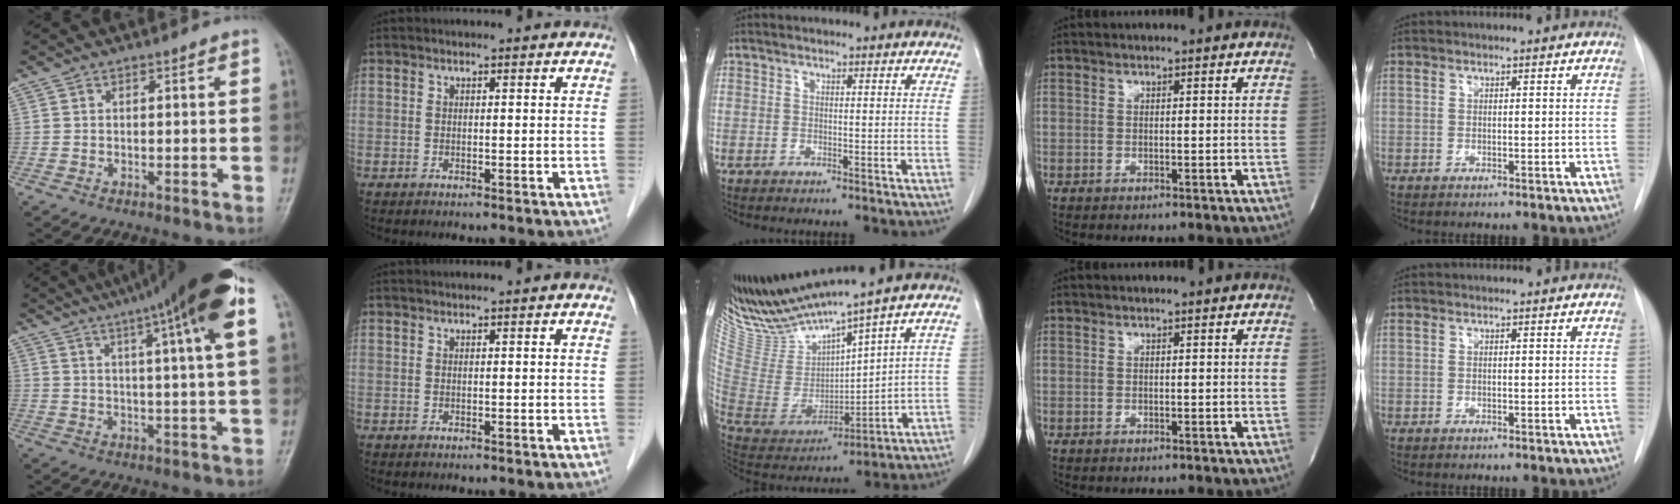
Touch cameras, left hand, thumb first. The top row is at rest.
{"thumb": {"total": 18.9, "force": [9.6, 1.5, 16.2], "torque": [-0.241, 0.005, 0.125]}, "index": {"total": 1.7, "force": [1.3, 0.0, 1.0], "torque": [-0.009, 0.020, 0.019]}, "middle": {"total": 10.5, "force": [9.8, -1.4, 3.6], "torque": [-0.085, -0.015, 0.209]}}